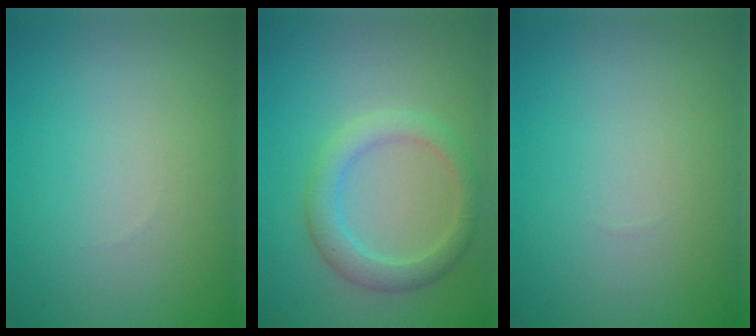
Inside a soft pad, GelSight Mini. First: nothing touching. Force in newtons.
{"total": 3.1, "press": 3.1, "slide": 0.1}
{"total": 0.0}